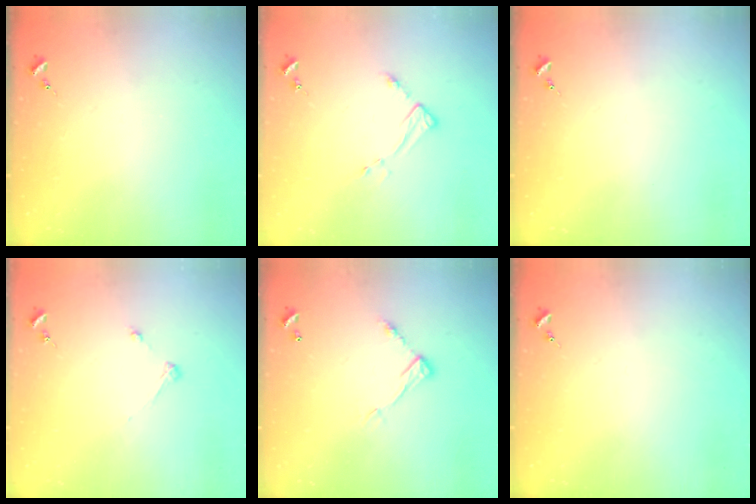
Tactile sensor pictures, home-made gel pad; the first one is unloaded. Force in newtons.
{"total": 3.4, "press": 3.4, "slide": 0.4}
{"total": 0.0}
{"total": 3.2, "press": 3.2, "slide": 0.4}
{"total": 7.9, "press": 7.9, "slide": 0.3}
{"total": 0.0}